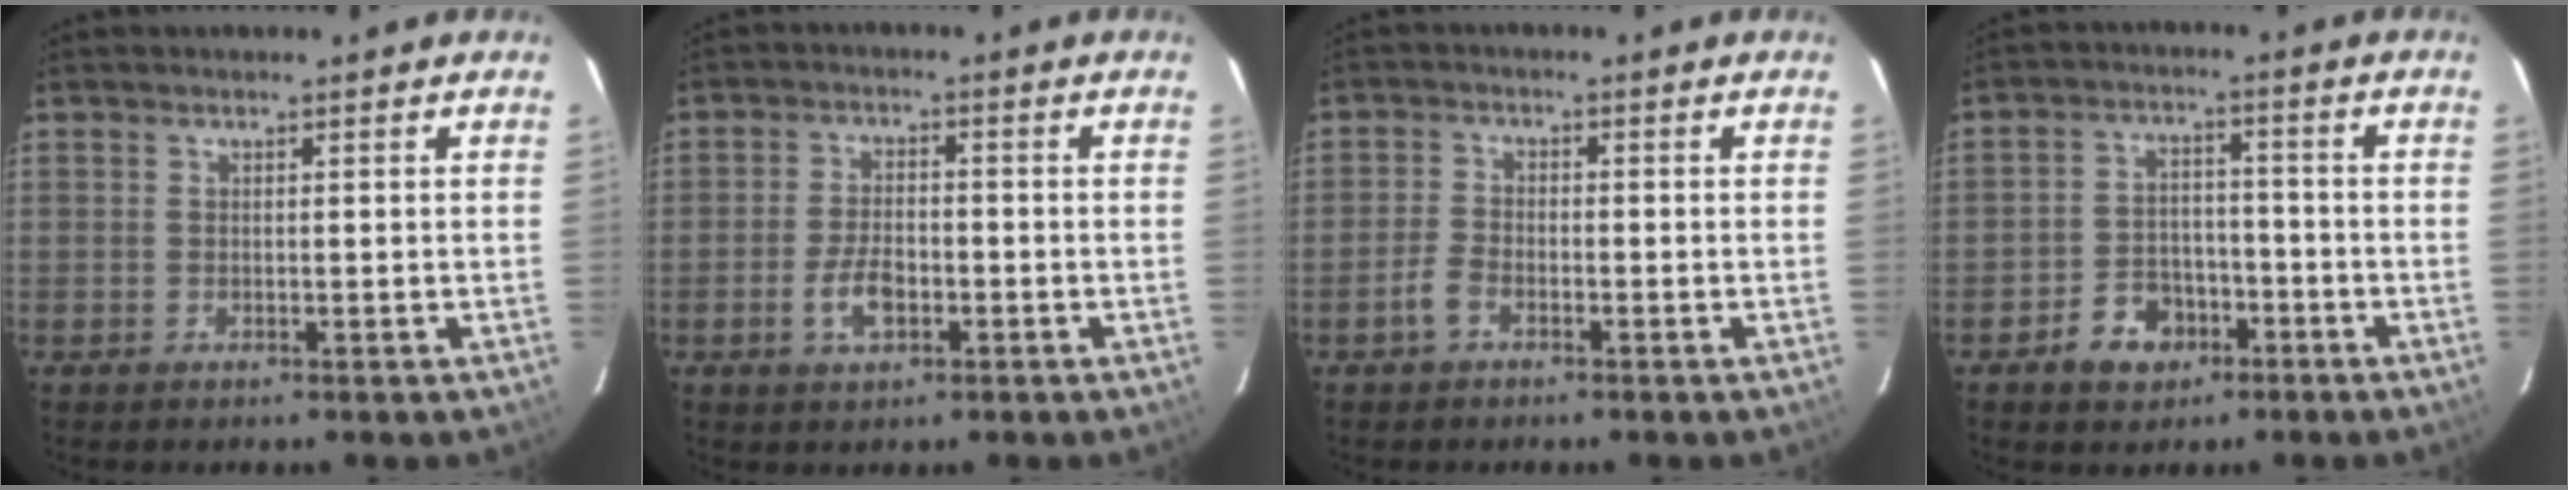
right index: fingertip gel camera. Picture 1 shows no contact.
{"total": 5.5, "force": [-2.3, 2.9, 4.1], "torque": [-0.085, 0.003, -0.038]}
{"total": 3.1, "force": [-2.0, 1.6, 1.8], "torque": [-0.049, 0.006, -0.040]}
{"total": 7.3, "force": [-4.2, 5.2, 2.8], "torque": [-0.068, 0.021, -0.056]}